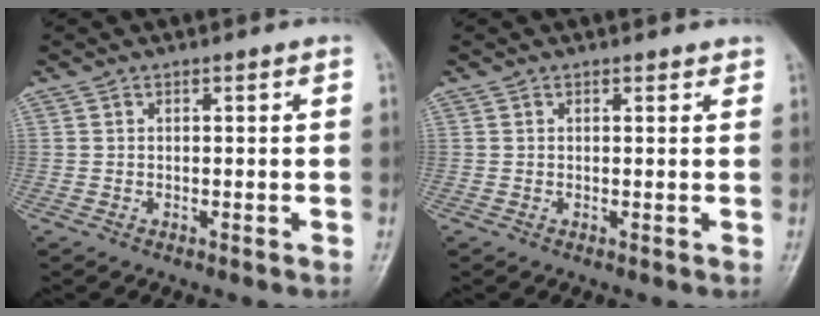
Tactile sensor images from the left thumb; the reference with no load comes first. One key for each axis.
{"total": 0.8, "fx": 0.8, "fy": 0.2, "fz": 0.2, "tx": -0.001, "ty": -0.004, "tz": 0.009}